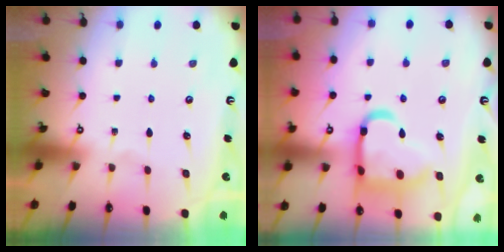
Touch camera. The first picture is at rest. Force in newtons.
{"total": 19.5, "press": 19.4, "slide": 1.8}